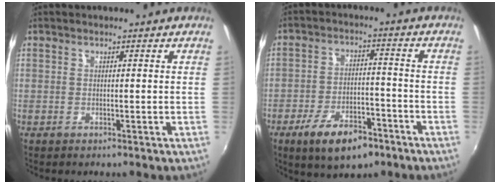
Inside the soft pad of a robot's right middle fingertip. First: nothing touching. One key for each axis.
{"total": 11.6, "fx": -7.3, "fy": 5.1, "fz": 7.5, "tx": -0.154, "ty": -0.004, "tz": -0.115}